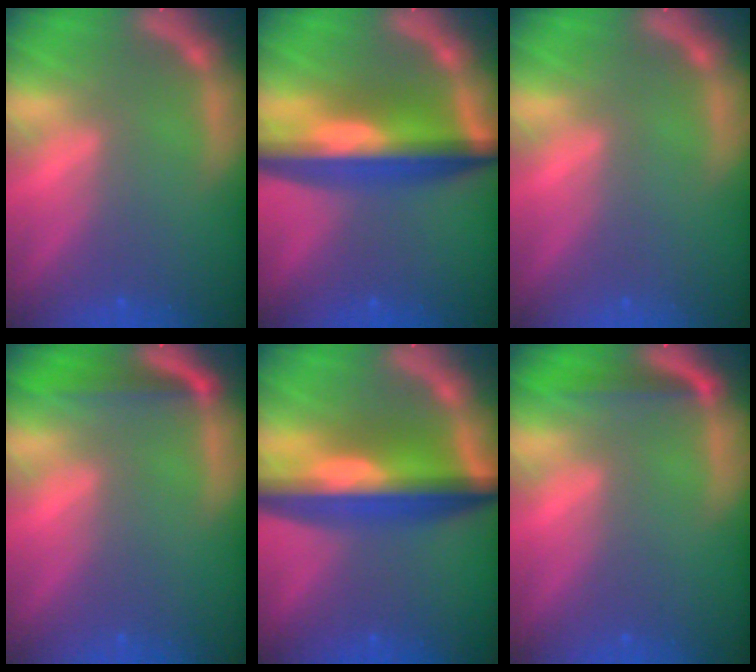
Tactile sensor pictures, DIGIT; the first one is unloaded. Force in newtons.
{"total": 9.6}
{"total": 0.0}
{"total": 3.0}
{"total": 10.0}
{"total": 2.5}